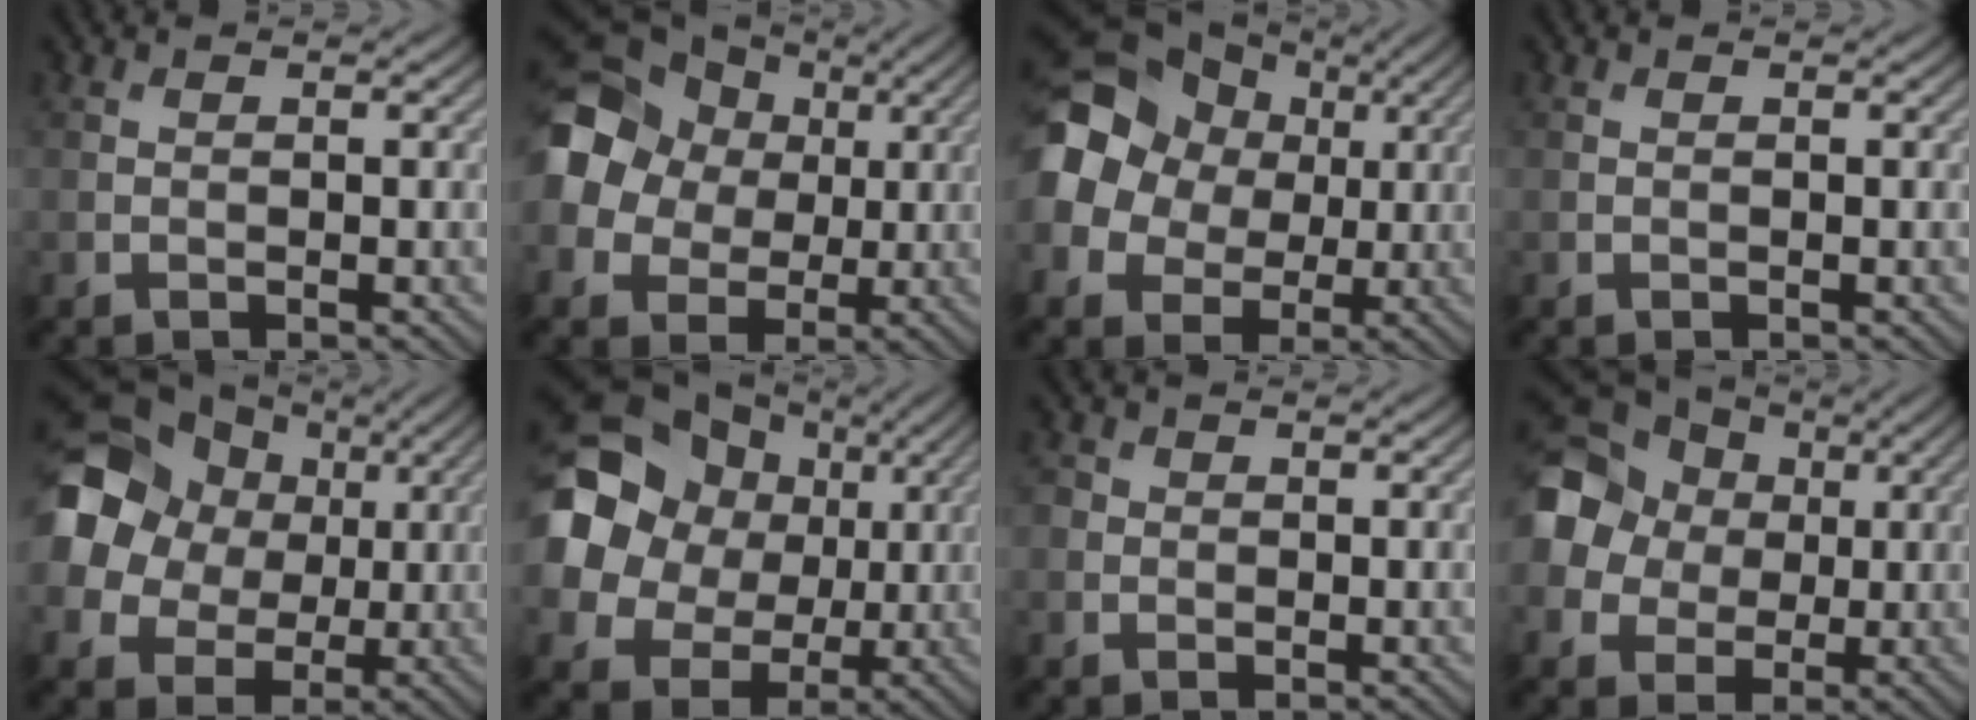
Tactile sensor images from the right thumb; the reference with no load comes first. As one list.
[{"total": 15.4, "force": [2.4, 13.6, 6.9], "torque": [-0.214, 0.018, 0.022]}, {"total": 15.1, "force": [2.5, 13.1, 7.1], "torque": [-0.223, 0.010, 0.034]}, {"total": 0.0}, {"total": 17.2, "force": [4.3, 14.7, 7.8], "torque": [-0.247, 0.030, 0.067]}, {"total": 18.5, "force": [4.6, 15.8, 8.4], "torque": [-0.272, 0.025, 0.085]}, {"total": 1.2, "force": [0.0, 1.2, 0.3], "torque": [-0.004, -0.002, -0.004]}, {"total": 14.5, "force": [2.0, 13.1, 6.0], "torque": [-0.199, 0.023, 0.008]}]